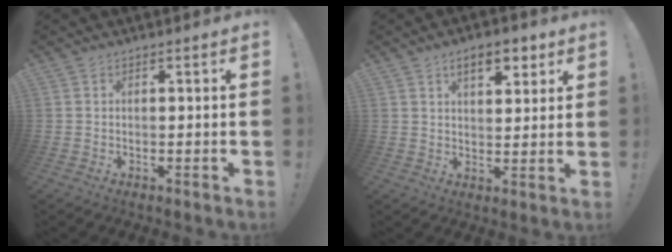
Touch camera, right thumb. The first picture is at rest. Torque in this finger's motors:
{"motor_torque": [0.10, 1.73, 0.57, 0.32, 0.00]}